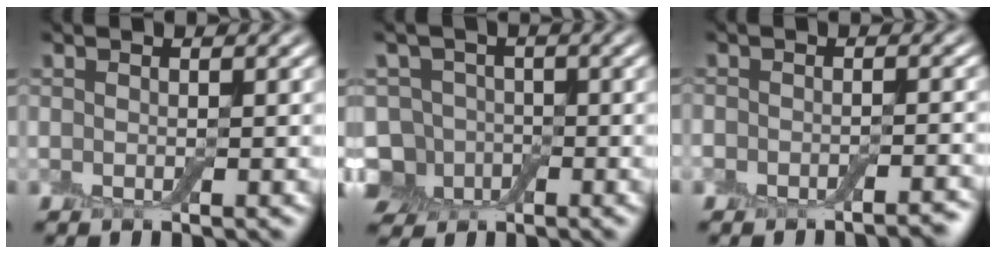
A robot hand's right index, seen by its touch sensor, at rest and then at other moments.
{"total": 4.9, "force": [-1.9, 4.1, 1.8], "torque": [-0.019, 0.010, -0.053]}
{"total": 2.5, "force": [-2.3, 0.6, 0.9], "torque": [-0.008, -0.001, -0.030]}